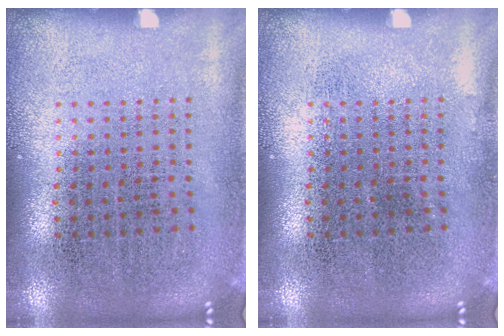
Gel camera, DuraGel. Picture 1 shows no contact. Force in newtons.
{"total": 0.0}